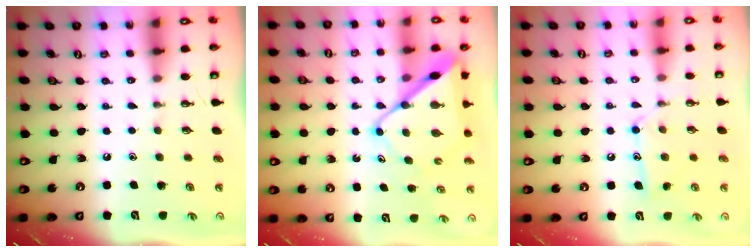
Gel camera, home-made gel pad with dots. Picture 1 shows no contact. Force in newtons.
{"total": 12.5, "press": 12.5, "slide": 1.1}
{"total": 11.7, "press": 11.7, "slide": 0.9}